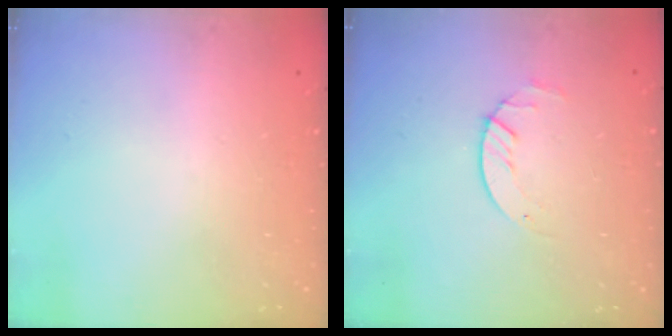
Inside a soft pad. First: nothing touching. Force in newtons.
{"total": 1.4, "press": 1.4, "slide": 0.2}